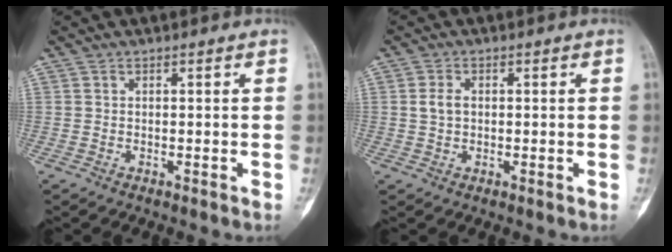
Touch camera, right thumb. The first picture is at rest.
{"total": 2.6, "force": [0.2, 1.8, 1.8], "torque": [-0.035, 0.006, 0.004]}